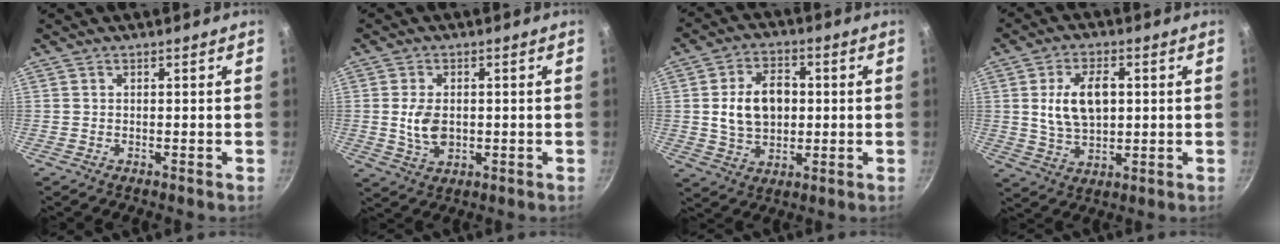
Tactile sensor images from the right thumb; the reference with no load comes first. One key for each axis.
{"total": 6.3, "fx": -0.1, "fy": 4.1, "fz": 4.8, "tx": -0.085, "ty": -0.003, "tz": 0.002}
{"total": 11.5, "fx": 0.9, "fy": 8.2, "fz": 8.1, "tx": -0.111, "ty": 0.009, "tz": 0.016}
{"total": 10.7, "fx": 1.6, "fy": 6.3, "fz": 8.4, "tx": -0.135, "ty": -0.001, "tz": 0.031}